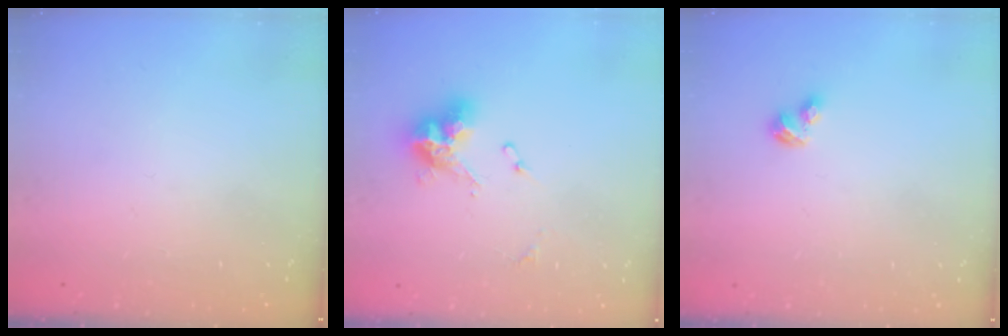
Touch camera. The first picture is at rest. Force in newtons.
{"total": 10.8, "press": 10.8, "slide": 1.1}
{"total": 3.3, "press": 3.2, "slide": 0.5}